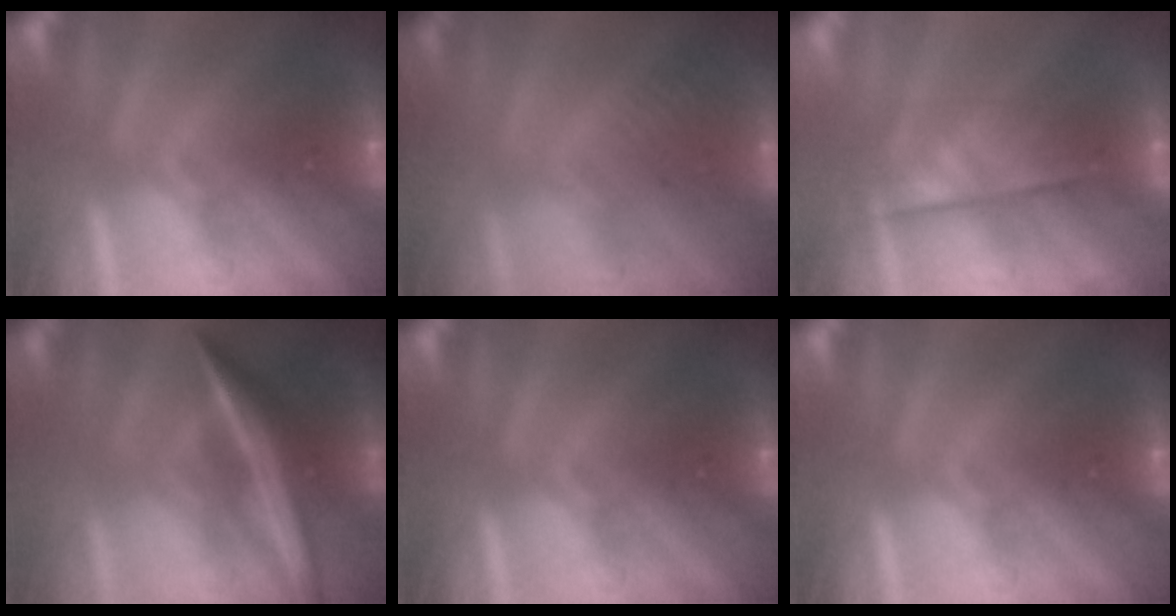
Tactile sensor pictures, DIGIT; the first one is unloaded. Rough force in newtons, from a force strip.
{"total": 3.0}
{"total": 4.4}
{"total": 2.5}
{"total": 0.0}
{"total": 0.0}